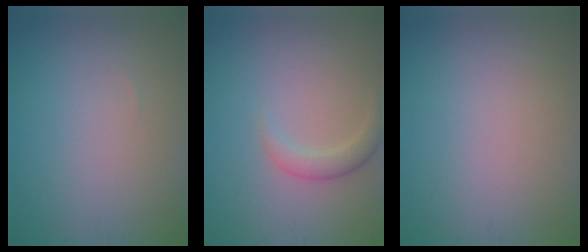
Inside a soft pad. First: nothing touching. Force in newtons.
{"total": 2.0, "press": 2.0, "slide": 0.1}
{"total": 0.0}